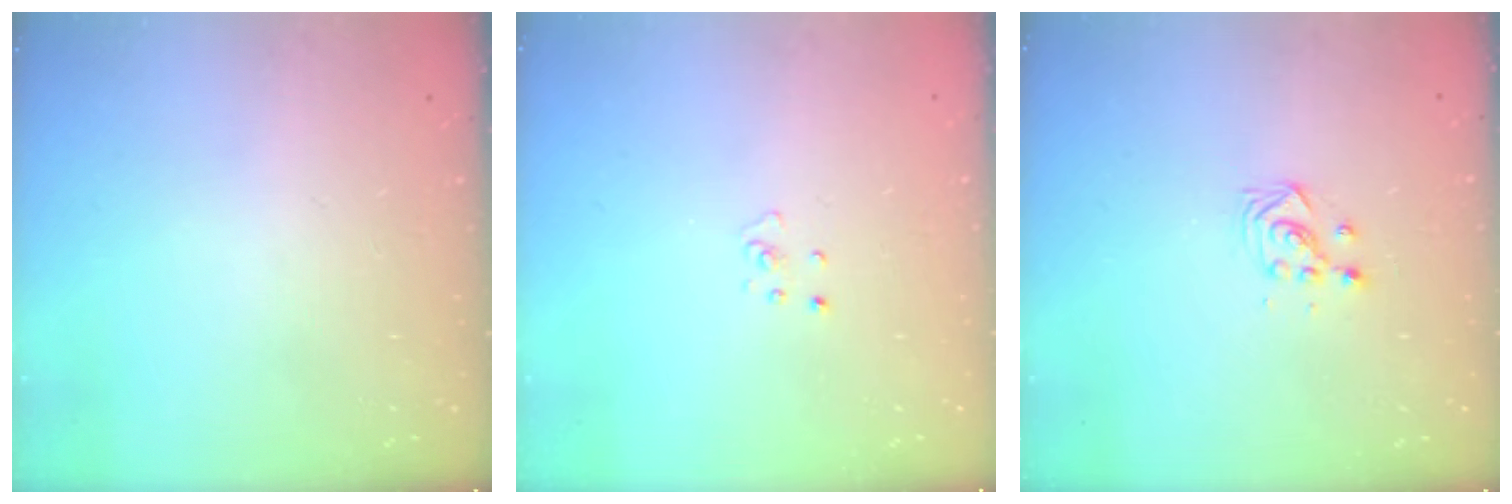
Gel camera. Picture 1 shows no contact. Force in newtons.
{"total": 2.3, "press": 2.3, "slide": 0.2}
{"total": 2.9, "press": 2.9, "slide": 0.3}